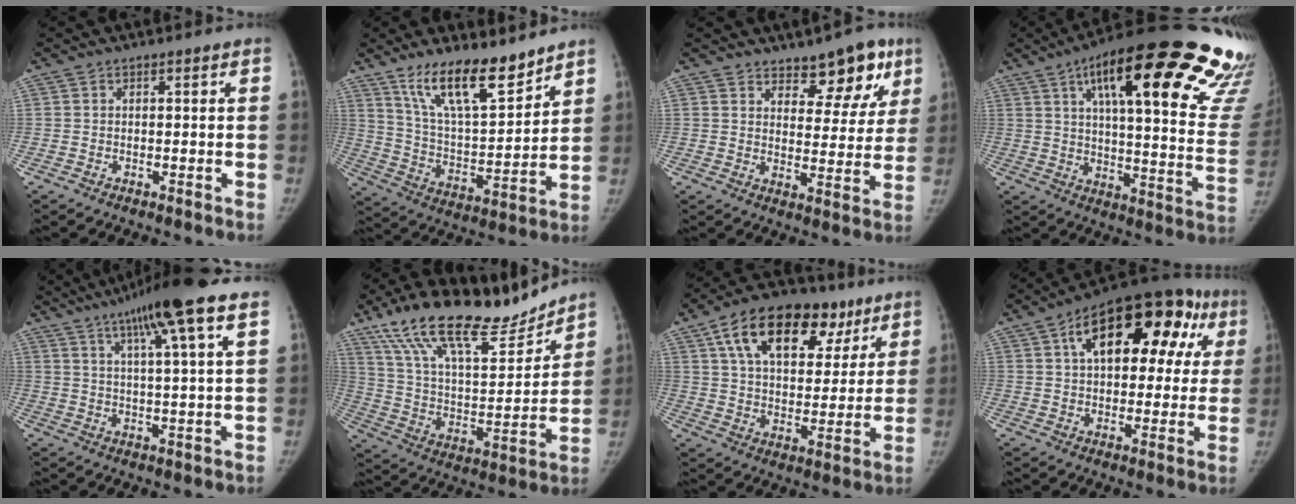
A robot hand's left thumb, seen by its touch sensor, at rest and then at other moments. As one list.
[{"total": 15.9, "force": [11.8, 4.8, 9.5], "torque": [-0.128, -0.077, 0.220]}, {"total": 10.0, "force": [6.7, 5.0, 5.5], "torque": [-0.019, -0.039, 0.096]}, {"total": 35.4, "force": [21.4, 8.7, 26.9], "torque": [-0.277, -0.065, 0.288]}, {"total": 14.9, "force": [9.4, 0.4, 11.5], "torque": [-0.182, -0.014, 0.139]}, {"total": 24.4, "force": [19.0, 7.7, 13.3], "torque": [-0.196, -0.077, 0.327]}, {"total": 22.6, "force": [11.5, 12.9, 14.6], "torque": [-0.198, 0.001, 0.186]}, {"total": 24.2, "force": [8.8, 13.3, 18.2], "torque": [-0.217, 0.038, 0.122]}]